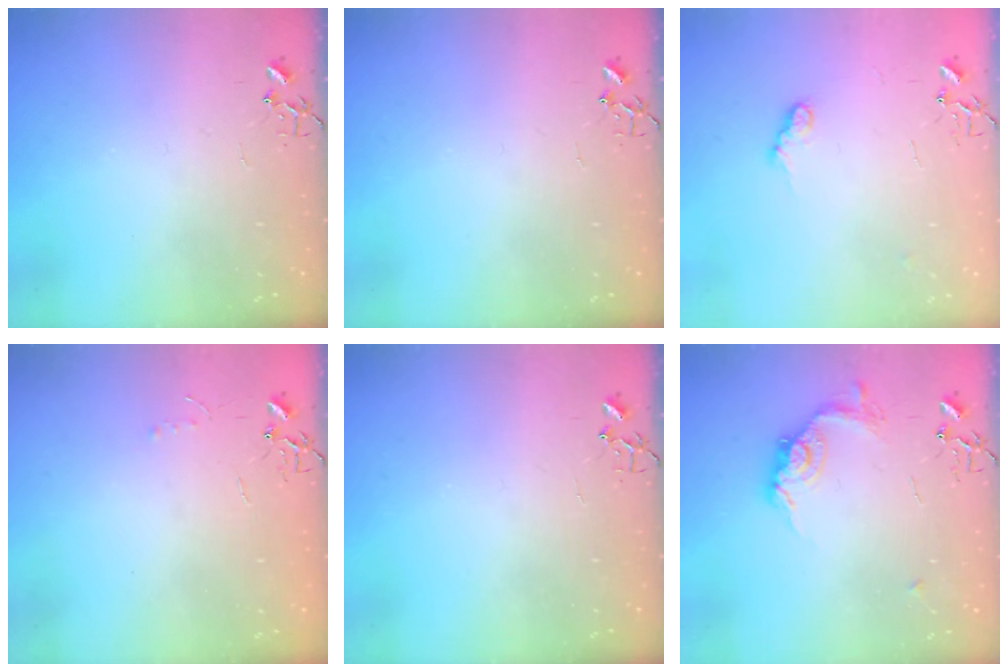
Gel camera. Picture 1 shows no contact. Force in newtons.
{"total": 0.0}
{"total": 9.0, "press": 8.9, "slide": 0.9}
{"total": 3.7, "press": 3.6, "slide": 0.5}
{"total": 0.0}
{"total": 12.9, "press": 12.9, "slide": 0.2}